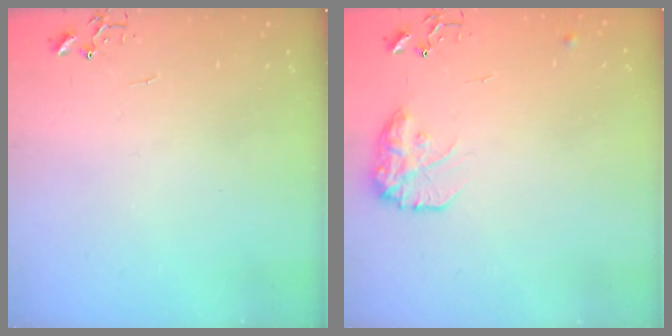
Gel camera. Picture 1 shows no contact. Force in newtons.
{"total": 11.4, "press": 11.4, "slide": 0.6}